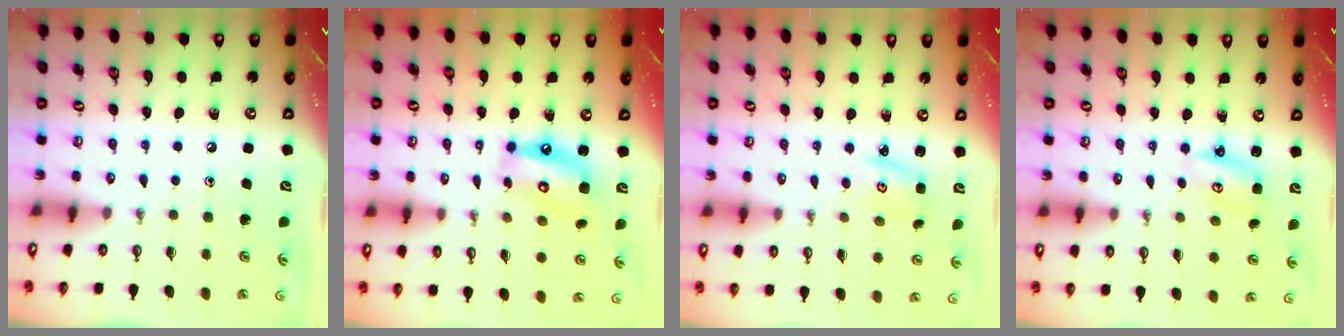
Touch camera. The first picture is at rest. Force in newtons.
{"total": 11.3, "press": 11.3, "slide": 1.0}
{"total": 2.3, "press": 2.3, "slide": 0.3}
{"total": 3.0, "press": 3.0, "slide": 0.2}